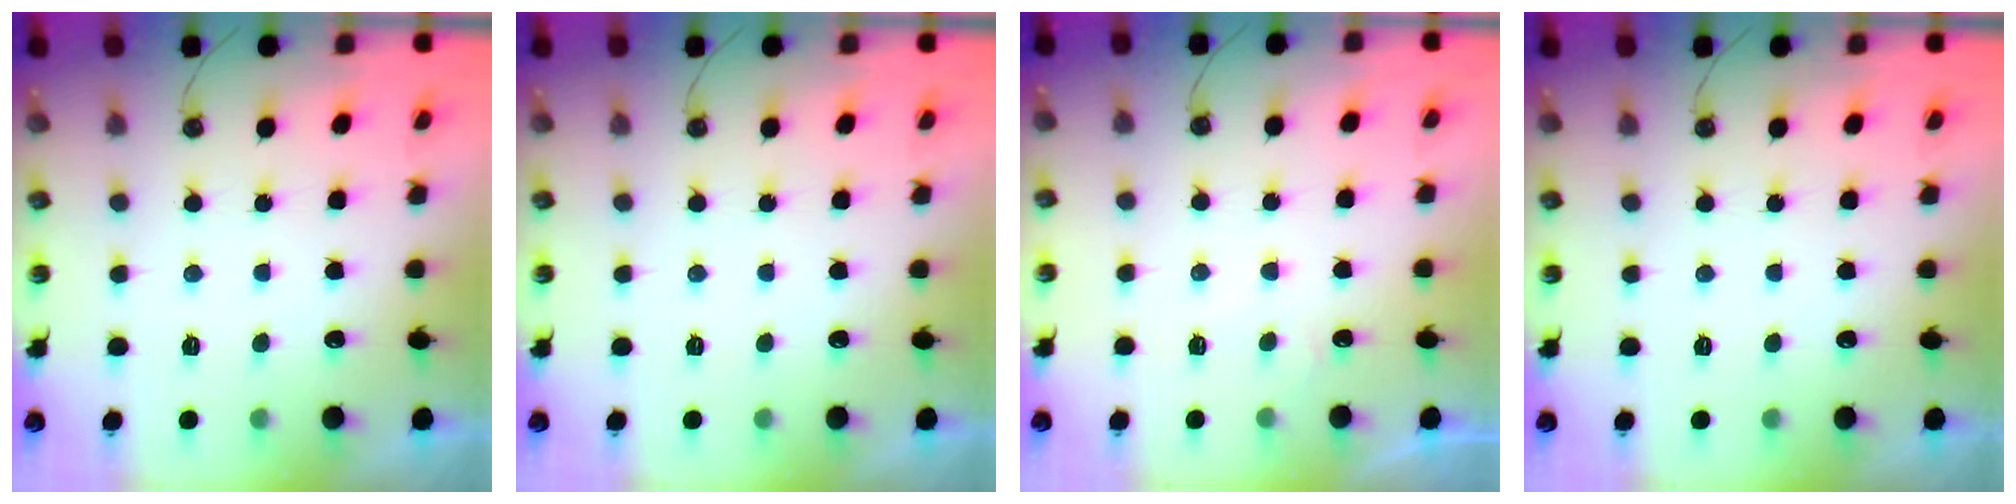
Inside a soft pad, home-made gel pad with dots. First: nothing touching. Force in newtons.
{"total": 0.0}
{"total": 3.3, "press": 3.2, "slide": 0.5}
{"total": 0.0}